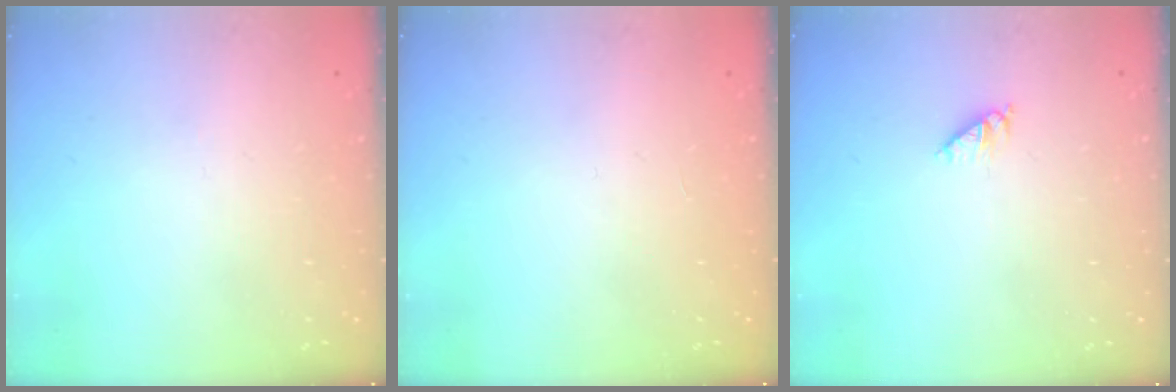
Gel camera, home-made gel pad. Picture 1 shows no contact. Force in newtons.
{"total": 0.0}
{"total": 2.8, "press": 2.8, "slide": 0.5}